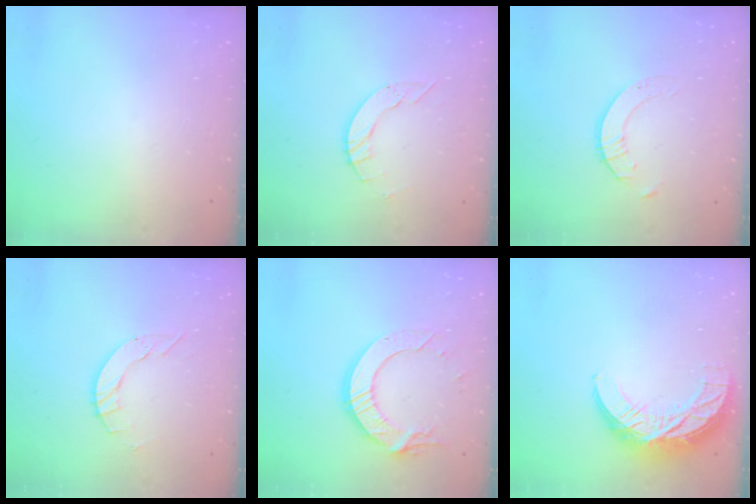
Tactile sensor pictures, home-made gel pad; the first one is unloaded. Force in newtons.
{"total": 5.5, "press": 5.5, "slide": 0.2}
{"total": 2.3, "press": 2.3, "slide": 0.2}
{"total": 5.5, "press": 5.5, "slide": 0.2}
{"total": 12.7, "press": 12.6, "slide": 1.2}
{"total": 11.8, "press": 11.8, "slide": 0.8}